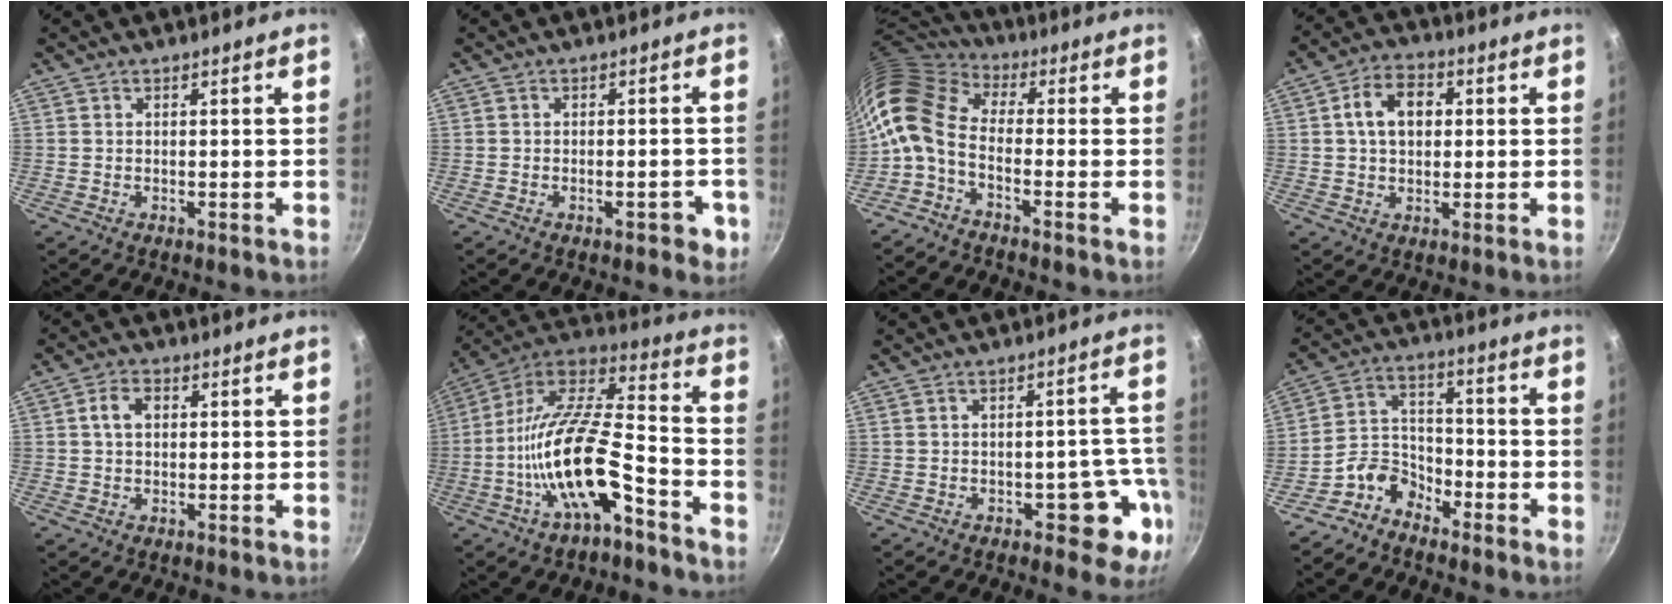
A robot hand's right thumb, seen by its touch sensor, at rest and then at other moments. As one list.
[{"total": 4.1, "force": [-1.7, 1.7, 3.3], "torque": [-0.026, 0.008, -0.021]}, {"total": 12.7, "force": [-1.8, 7.8, 9.8], "torque": [-0.199, 0.026, -0.054]}, {"total": 8.8, "force": [1.6, 6.2, 6.1], "torque": [-0.081, 0.014, 0.018]}, {"total": 4.2, "force": [0.8, 2.9, 2.9], "torque": [-0.043, 0.010, 0.010]}, {"total": 20.3, "force": [-8.3, 7.3, 17.0], "torque": [-0.302, 0.055, -0.161]}, {"total": 8.3, "force": [-3.2, 4.9, 5.9], "torque": [-0.005, 0.037, -0.030]}, {"total": 7.2, "force": [-5.4, 4.4, 2.1], "torque": [-0.017, 0.065, -0.118]}]